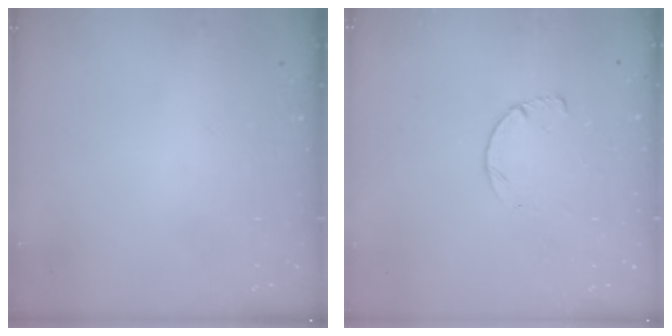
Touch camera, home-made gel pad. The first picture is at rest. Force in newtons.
{"total": 2.5, "press": 2.5, "slide": 0.3}